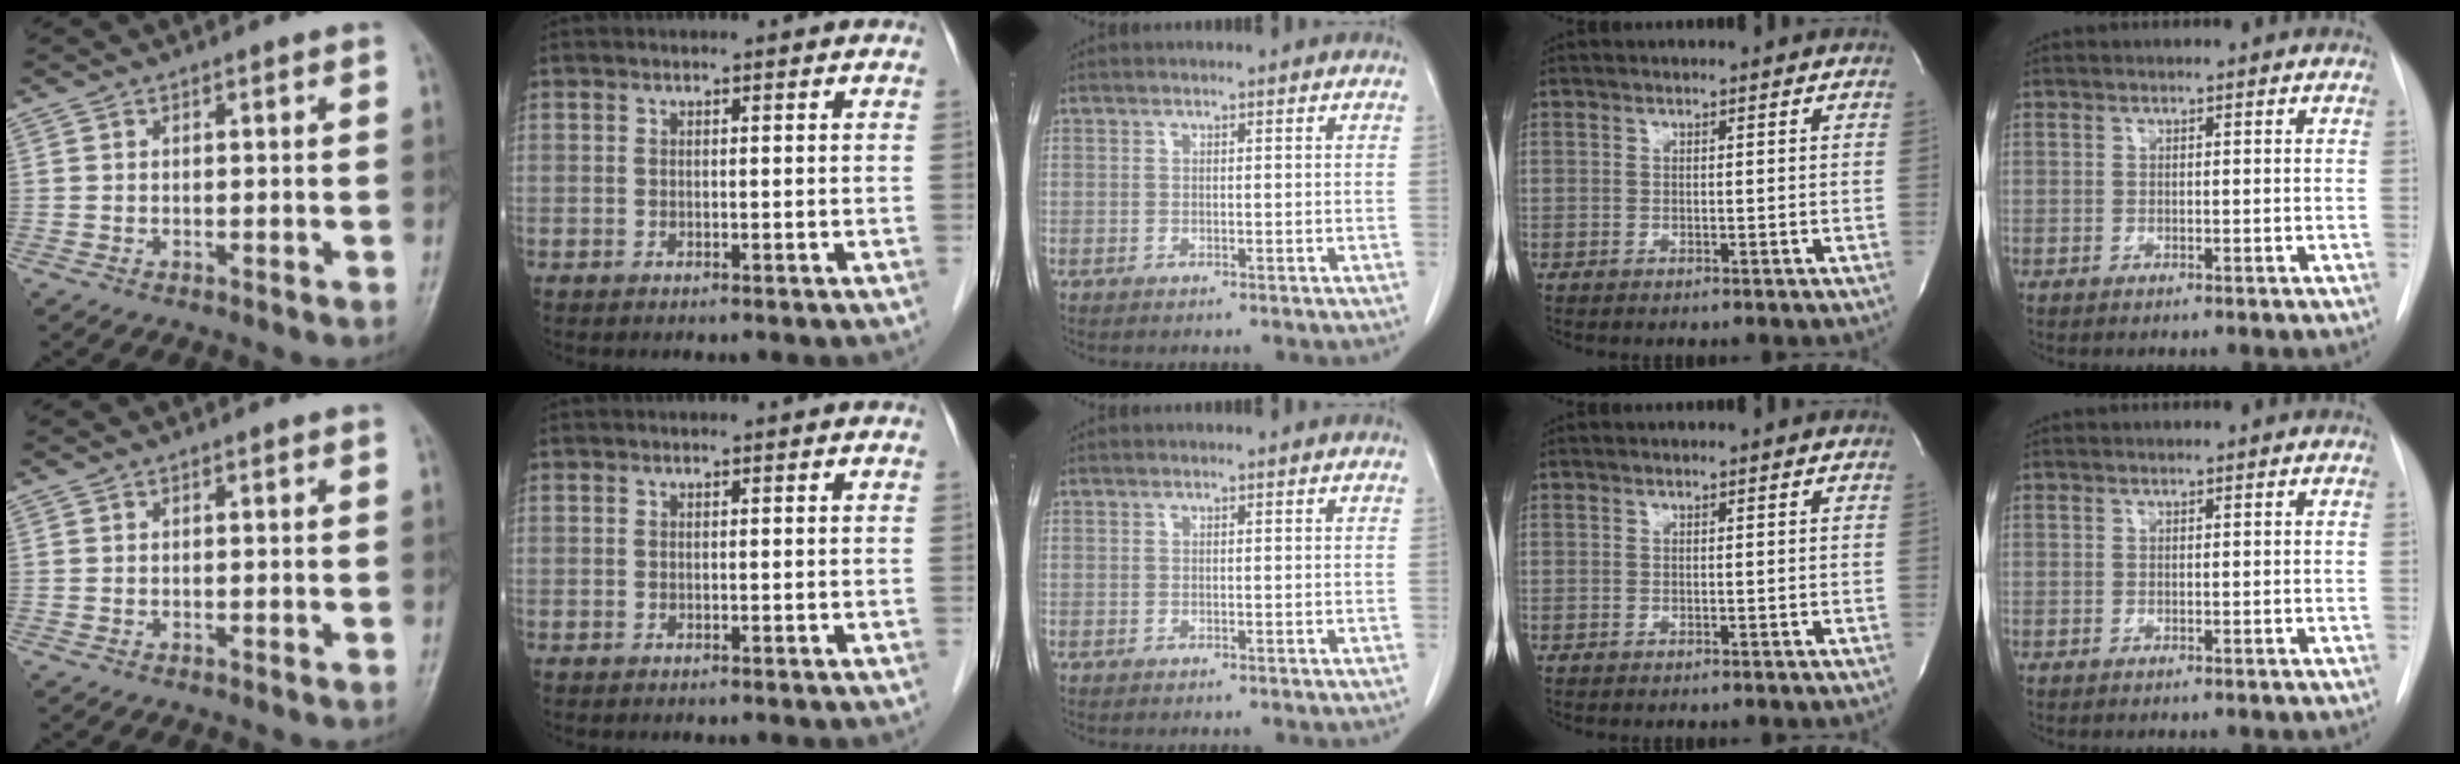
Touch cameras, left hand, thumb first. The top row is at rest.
{}